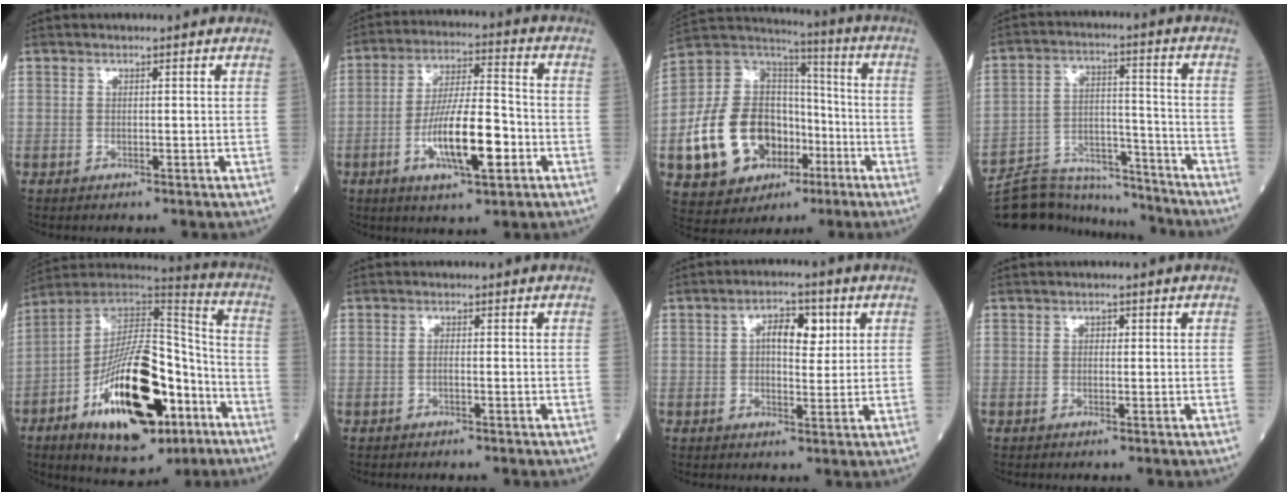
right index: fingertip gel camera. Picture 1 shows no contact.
{"total": 12.2, "force": [-4.0, 2.4, 11.2], "torque": [-0.207, -0.001, -0.069]}
{"total": 18.5, "force": [-5.6, 13.0, 11.8], "torque": [-0.243, 0.036, -0.084]}
{"total": 15.2, "force": [-14.7, 3.7, 1.5], "torque": [-0.029, 0.039, -0.231]}
{"total": 24.9, "force": [-10.6, 9.5, 20.4], "torque": [-0.354, -0.006, -0.165]}
{"total": 0.6, "force": [-0.3, -0.1, 0.5], "torque": [-0.009, 0.001, -0.007]}
{"total": 5.8, "force": [1.8, 2.7, 4.8], "torque": [-0.075, 0.013, 0.027]}
{"total": 0.8, "force": [0.3, 0.6, 0.4], "torque": [-0.007, 0.001, 0.004]}